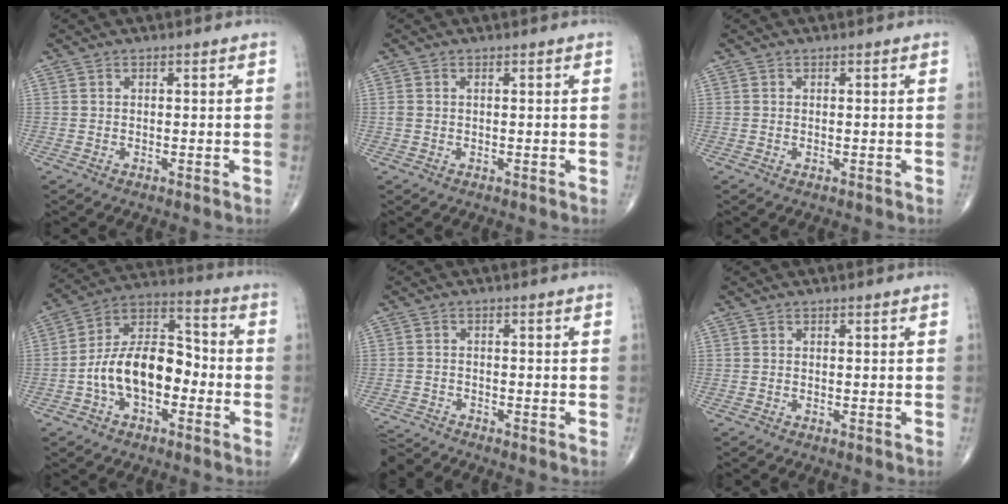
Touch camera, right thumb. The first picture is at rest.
{"total": 0.9, "force": [0.1, 0.6, 0.7], "torque": [-0.024, 0.007, 0.004]}
{"total": 0.0}
{"total": 14.9, "force": [-3.6, 8.7, 11.5], "torque": [-0.184, 0.049, -0.071]}
{"total": 4.0, "force": [-3.9, -0.6, -0.5], "torque": [-0.006, 0.003, -0.076]}
{"total": 0.0}